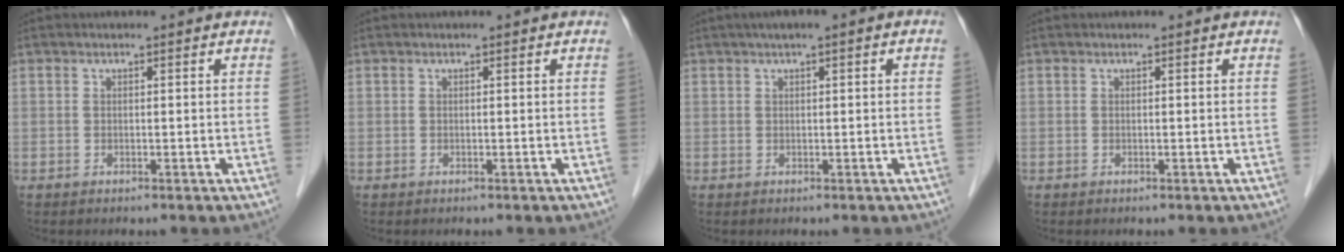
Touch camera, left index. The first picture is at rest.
{"total": 0.0}
{"total": 2.7, "force": [1.2, 0.5, 2.4], "torque": [-0.044, 0.017, 0.018]}
{"total": 0.0}